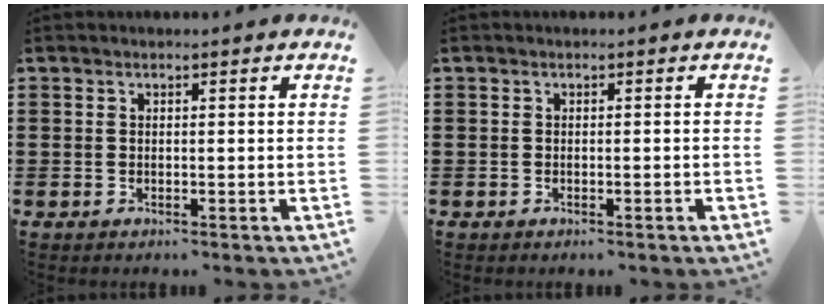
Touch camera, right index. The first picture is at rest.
{"total": 0.6, "force": [-0.5, 0.0, 0.3], "torque": [-0.006, -0.002, -0.009]}